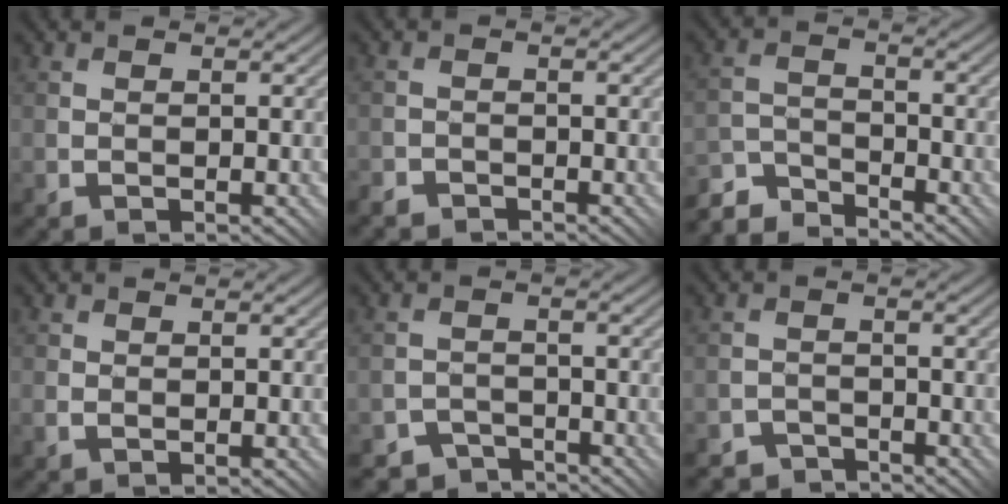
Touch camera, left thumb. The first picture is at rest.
{"total": 2.3, "force": [-2.1, 0.7, 0.0], "torque": [0.002, 0.011, -0.043]}
{"total": 5.5, "force": [-5.2, 1.4, 1.1], "torque": [-0.024, 0.005, -0.110]}
{"total": 1.2, "force": [0.0, 1.0, 0.6], "torque": [-0.008, 0.001, 0.002]}
{"total": 3.2, "force": [-2.9, 1.3, -0.1], "torque": [0.009, 0.003, -0.052]}
{"total": 2.8, "force": [-2.7, 0.8, -0.4], "torque": [0.018, 0.012, -0.050]}